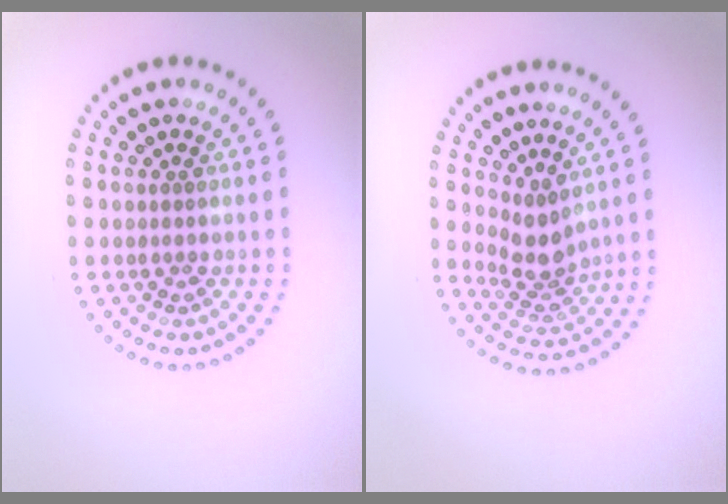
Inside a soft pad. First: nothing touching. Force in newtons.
{"total": 2.9, "press": 2.2, "slide": 1.8}